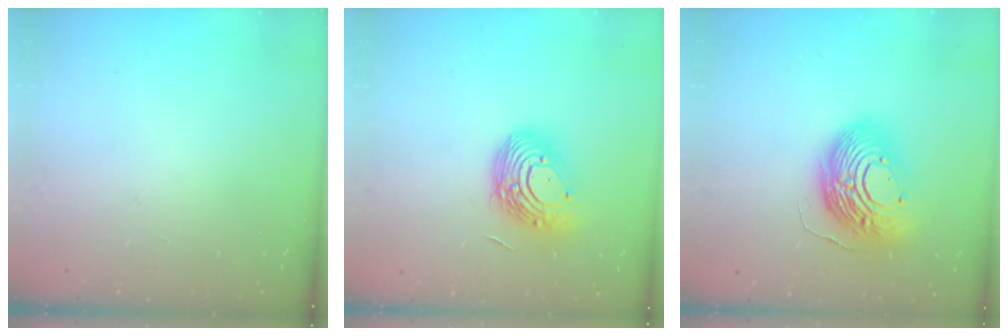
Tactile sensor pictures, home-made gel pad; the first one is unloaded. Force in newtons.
{"total": 15.2, "press": 15.1, "slide": 1.4}
{"total": 18.8, "press": 18.6, "slide": 2.8}